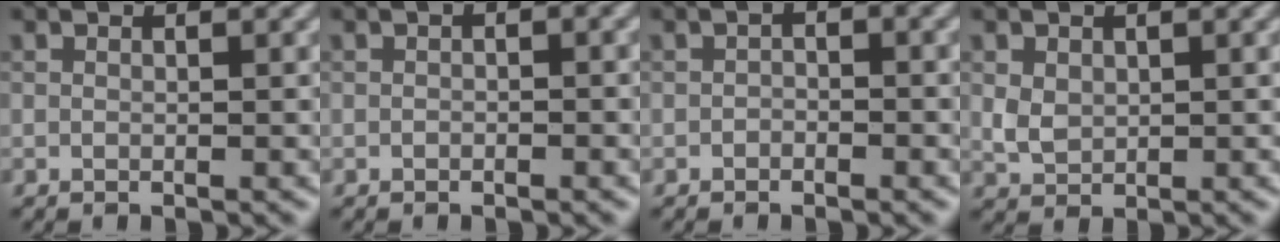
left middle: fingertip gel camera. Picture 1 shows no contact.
{"total": 0.9, "force": [-0.1, 0.5, 0.7], "torque": [-0.012, 0.002, -0.005]}
{"total": 1.0, "force": [-0.5, 0.6, 0.6], "torque": [-0.011, 0.003, -0.012]}
{"total": 1.9, "force": [0.4, 1.6, 1.1], "torque": [-0.025, -0.002, 0.010]}